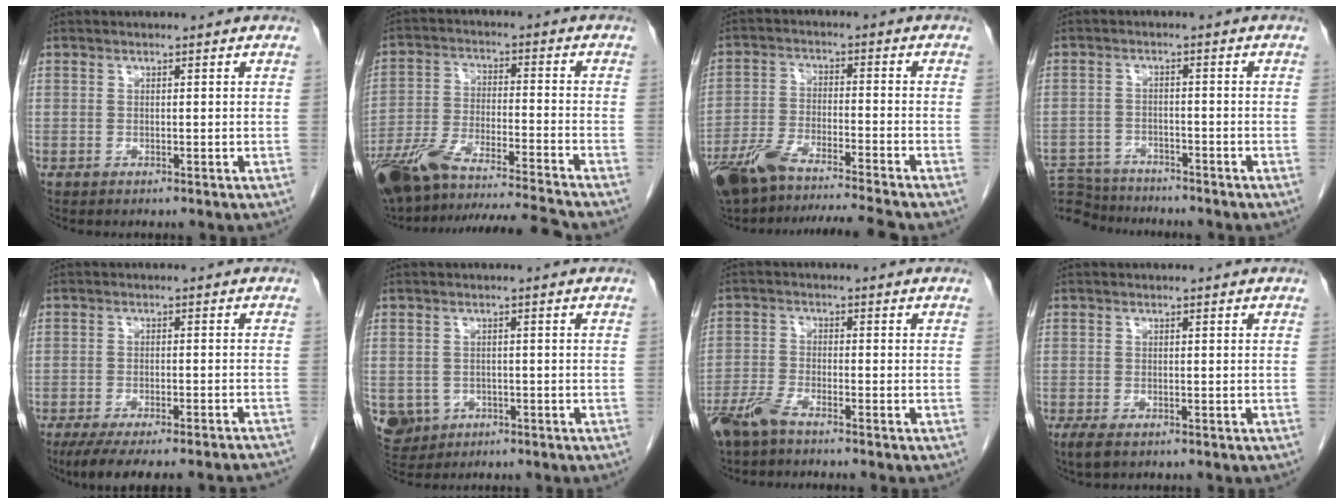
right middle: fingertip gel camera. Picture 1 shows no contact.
{"total": 19.7, "force": [-17.5, -0.7, 8.9], "torque": [-0.169, -0.027, -0.289]}
{"total": 13.5, "force": [-11.8, -0.1, 6.6], "torque": [-0.125, -0.009, -0.199]}
{"total": 9.5, "force": [-9.1, 2.3, 1.5], "torque": [-0.031, 0.003, -0.145]}
{"total": 16.7, "force": [-15.0, 1.6, 7.1], "torque": [-0.079, -0.018, -0.194]}
{"total": 6.5, "force": [-2.3, 5.9, 1.5], "torque": [-0.041, 0.002, -0.030]}
{"total": 4.5, "force": [-3.7, 0.5, 2.5], "torque": [-0.059, -0.009, -0.077]}
{"total": 2.3, "force": [-1.5, 0.9, 1.6], "torque": [-0.037, -0.006, -0.022]}